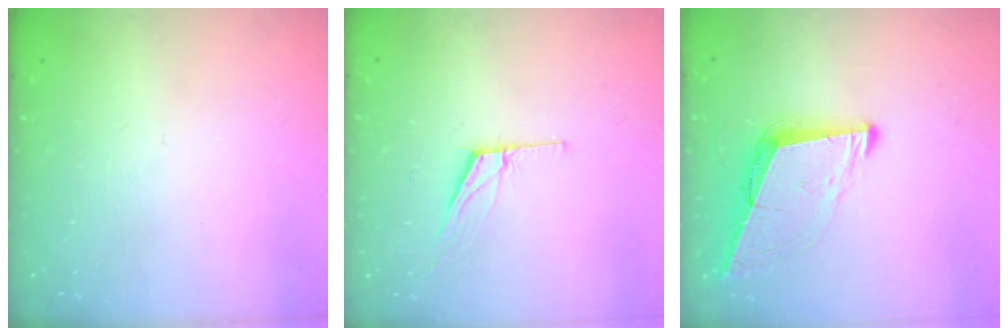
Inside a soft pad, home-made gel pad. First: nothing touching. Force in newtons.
{"total": 7.8, "press": 7.2, "slide": 3.2}
{"total": 9.0, "press": 8.1, "slide": 3.8}